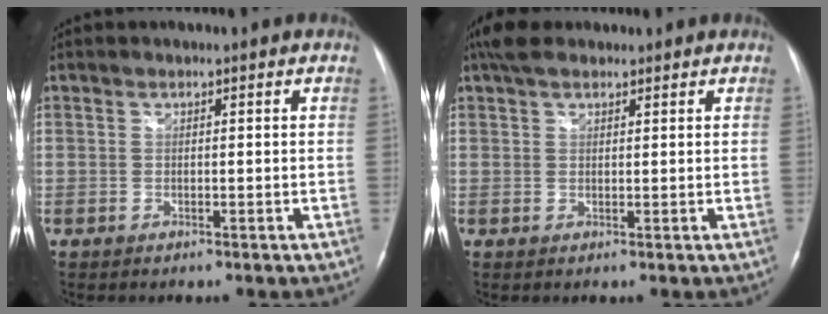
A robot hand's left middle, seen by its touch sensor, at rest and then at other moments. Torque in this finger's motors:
{"motor_torque": [0.31, -0.27, 0.04, 0.03]}